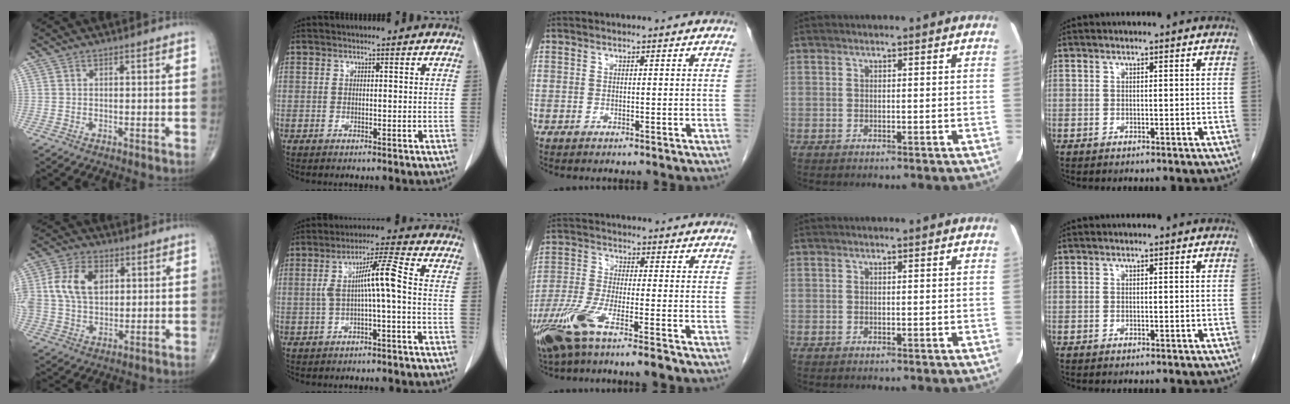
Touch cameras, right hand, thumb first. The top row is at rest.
{"thumb": {"total": 12.1, "force": [2.8, 8.2, 8.4], "torque": [-0.161, 0.004, 0.053]}, "index": {"total": 6.8, "force": [-0.5, 0.0, 6.8], "torque": [-0.124, 0.025, -0.006]}, "middle": {"total": 9.7, "force": [-6.3, 0.6, 7.4], "torque": [-0.155, -0.023, -0.122]}}